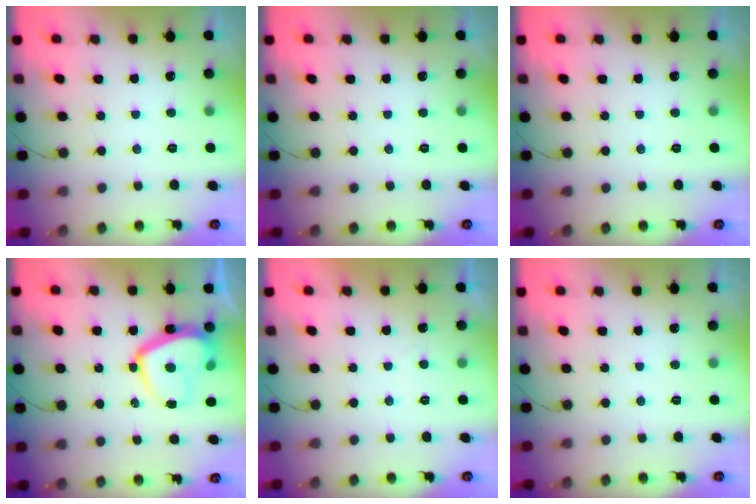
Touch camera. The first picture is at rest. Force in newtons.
{"total": 0.0}
{"total": 0.0}
{"total": 13.5, "press": 13.4, "slide": 1.2}
{"total": 1.4, "press": 1.1, "slide": 0.8}
{"total": 0.0}